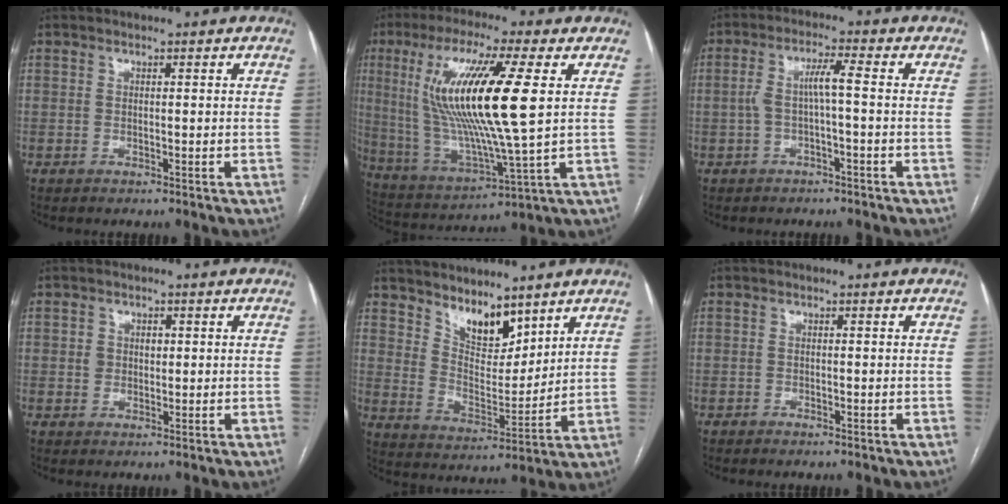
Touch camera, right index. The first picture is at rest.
{"total": 20.2, "force": [3.7, 1.5, 19.8], "torque": [-0.398, -0.005, 0.064]}
{"total": 4.7, "force": [-0.8, 0.5, 4.6], "torque": [-0.094, 0.026, -0.008]}
{"total": 2.5, "force": [0.2, 2.2, 1.2], "torque": [-0.020, 0.011, 0.006]}
{"total": 8.4, "force": [6.4, 3.4, 4.2], "torque": [-0.074, -0.001, 0.129]}
{"total": 1.0, "force": [-0.8, 0.5, 0.4], "torque": [-0.010, 0.001, -0.010]}